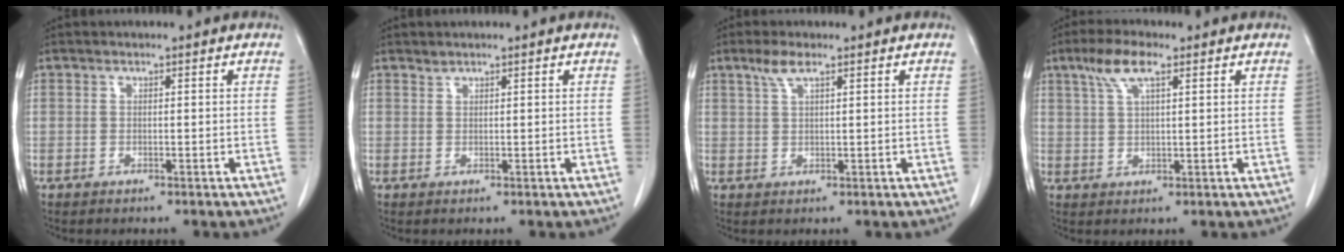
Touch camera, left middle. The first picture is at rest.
{"total": 0.6, "force": [0.6, 0.0, -0.1], "torque": [-0.003, -0.003, 0.011]}
{"total": 2.8, "force": [1.8, 0.4, 2.1], "torque": [-0.049, 0.007, 0.040]}
{"total": 5.4, "force": [3.1, 1.2, 4.3], "torque": [-0.092, 0.013, 0.061]}